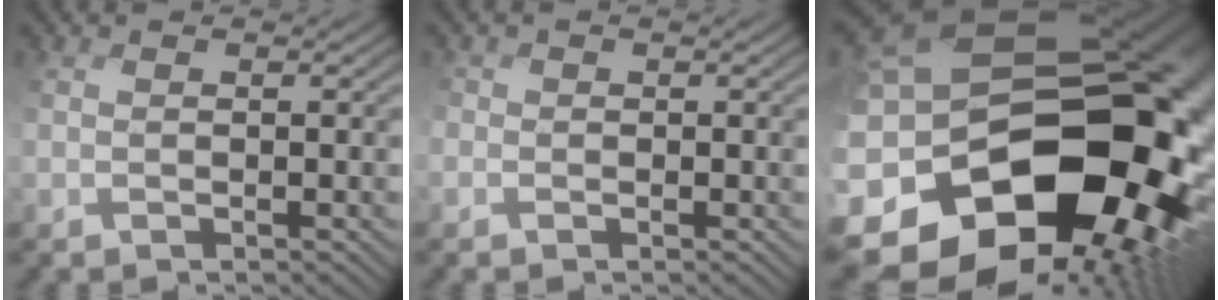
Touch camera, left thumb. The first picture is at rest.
{"total": 1.6, "force": [-0.5, 1.5, -0.3], "torque": [-0.001, 0.008, -0.025]}
{"total": 21.3, "force": [-5.4, 15.5, 13.5], "torque": [-0.268, -0.023, -0.079]}